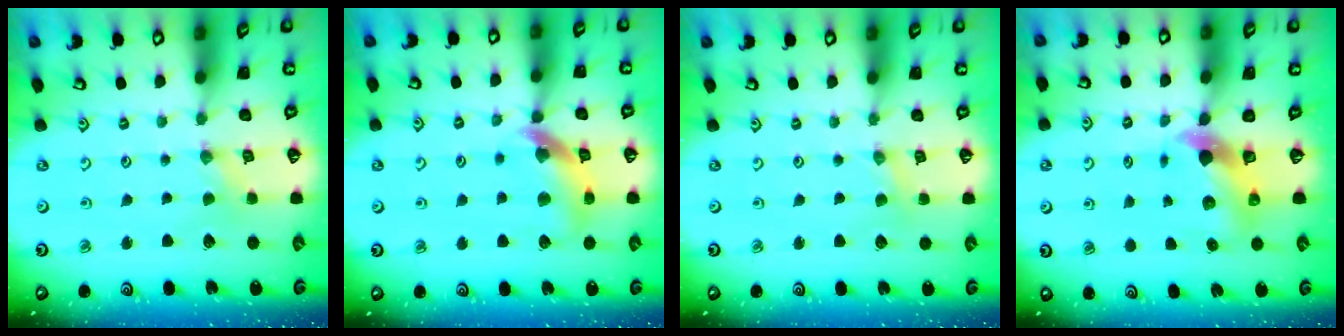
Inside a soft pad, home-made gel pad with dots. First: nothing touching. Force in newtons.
{"total": 11.5, "press": 11.4, "slide": 1.5}
{"total": 0.8, "press": 0.8, "slide": 0.2}
{"total": 6.4, "press": 6.3, "slide": 1.2}